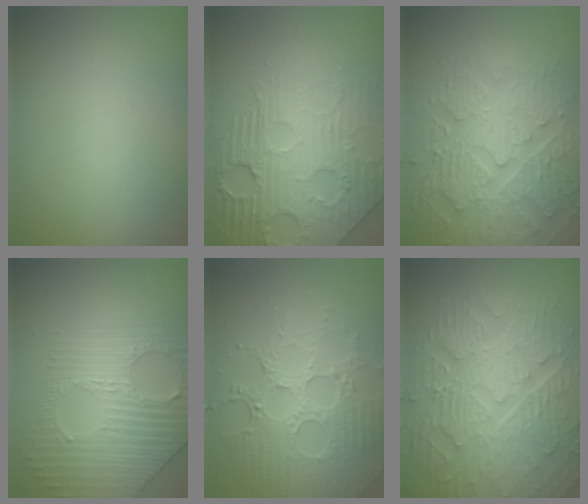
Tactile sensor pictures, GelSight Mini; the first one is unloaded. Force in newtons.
{"total": 8.6, "press": 5.9, "slide": 6.3}
{"total": 7.2, "press": 6.0, "slide": 4.0}
{"total": 4.5, "press": 4.4, "slide": 1.0}
{"total": 6.4, "press": 5.1, "slide": 3.8}
{"total": 10.6, "press": 7.0, "slide": 7.9}